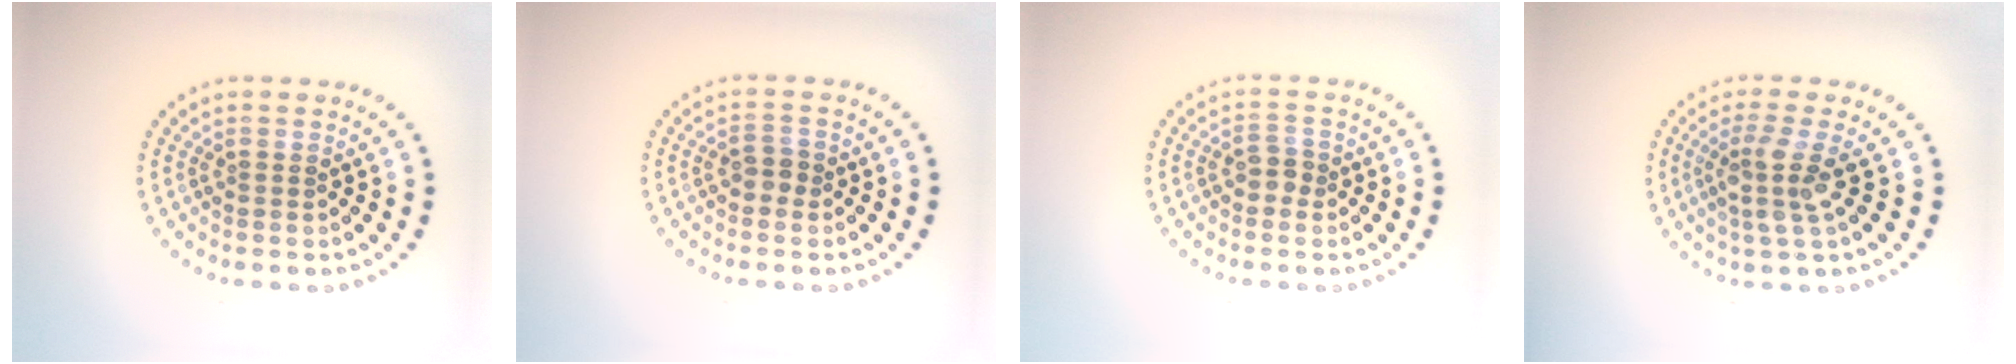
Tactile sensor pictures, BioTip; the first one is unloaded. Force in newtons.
{"total": 1.4, "press": 1.3, "slide": 0.5}
{"total": 1.6, "press": 1.5, "slide": 0.5}
{"total": 3.2, "press": 2.5, "slide": 2.0}